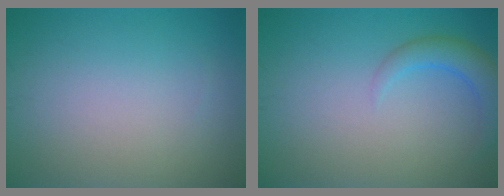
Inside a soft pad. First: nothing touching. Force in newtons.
{"total": 2.9, "press": 2.9, "slide": 0.2}